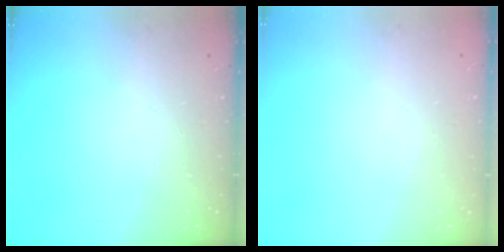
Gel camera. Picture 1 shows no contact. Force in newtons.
{"total": 0.7, "press": 0.6, "slide": 0.3}